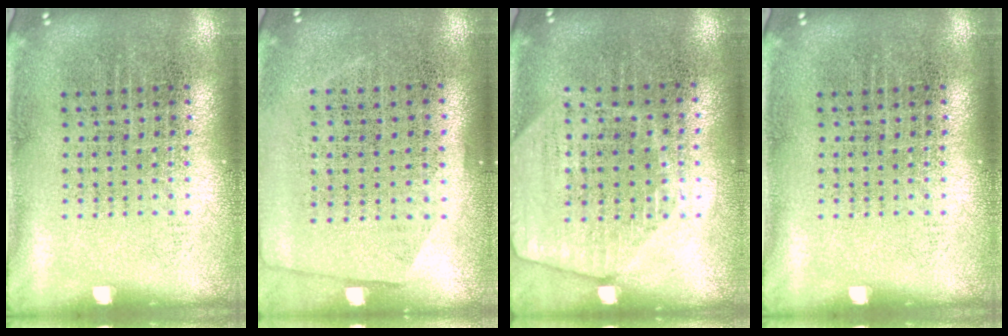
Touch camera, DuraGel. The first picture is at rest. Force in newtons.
{"total": 0.5, "press": 0.0, "slide": 0.5}
{"total": 1.7, "press": 1.6, "slide": 0.7}
{"total": 0.0}